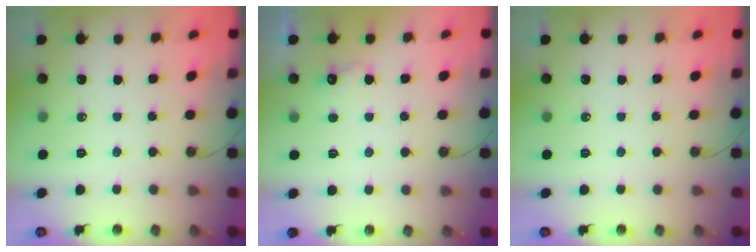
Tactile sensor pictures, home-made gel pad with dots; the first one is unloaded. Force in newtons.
{"total": 7.2, "press": 7.0, "slide": 1.4}
{"total": 0.0}